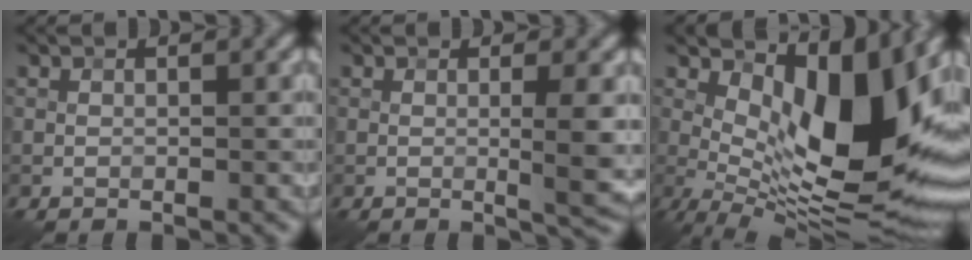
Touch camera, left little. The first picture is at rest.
{"total": 3.6, "force": [0.0, 0.6, 3.6], "torque": [-0.052, -0.006, 0.004]}
{"total": 12.8, "force": [1.6, 5.4, 11.5], "torque": [-0.166, -0.002, 0.025]}